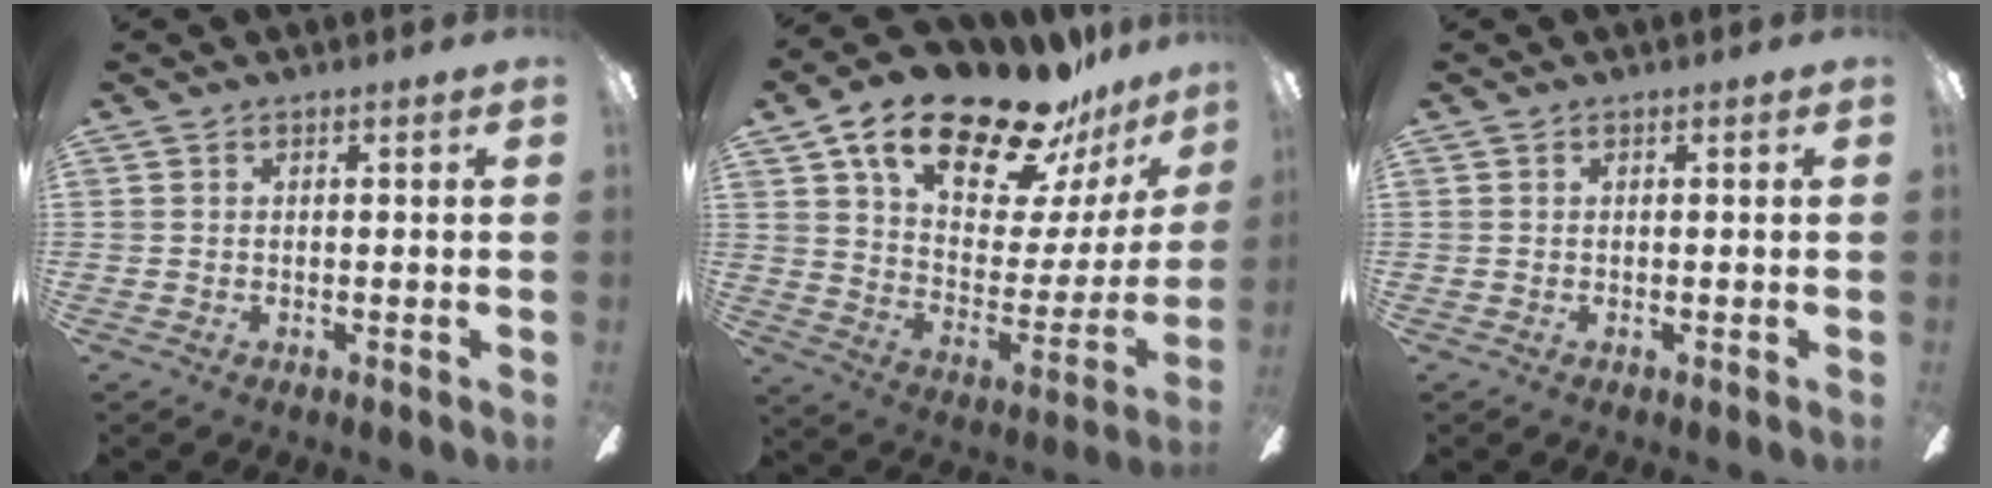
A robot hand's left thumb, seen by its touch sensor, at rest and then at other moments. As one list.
[{"total": 26.0, "force": [18.4, 10.9, 14.7], "torque": [-0.234, -0.107, 0.317]}, {"total": 0.0}]